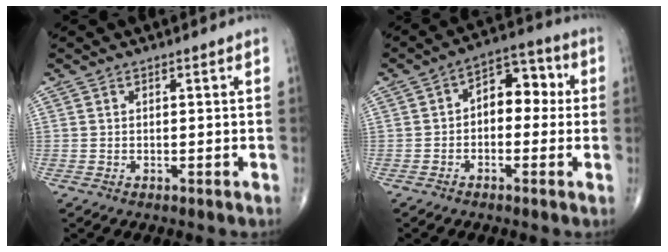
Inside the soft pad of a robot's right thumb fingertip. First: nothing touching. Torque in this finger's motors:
{"motor_torque": [-0.24, 0.50, 0.56, 0.15, 0.13]}